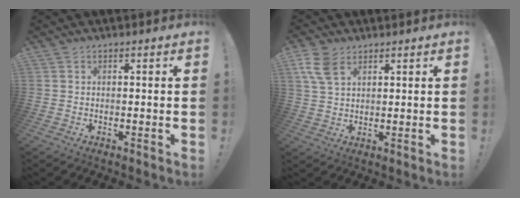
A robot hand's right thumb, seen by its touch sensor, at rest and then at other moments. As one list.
[{"total": 7.6, "force": [3.9, 4.4, 4.7], "torque": [-0.091, -0.007, 0.078]}]